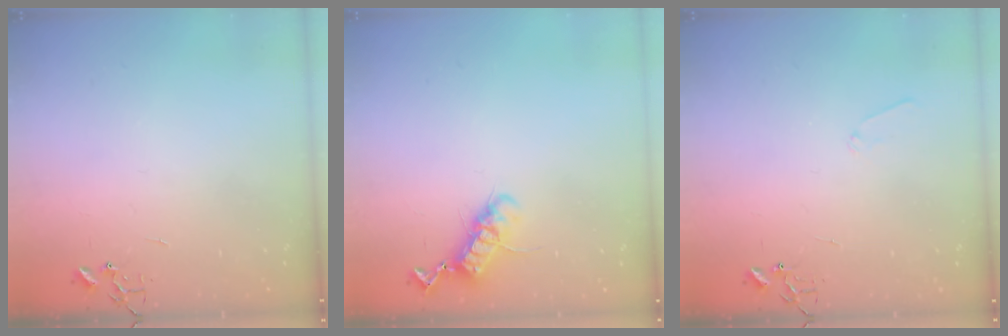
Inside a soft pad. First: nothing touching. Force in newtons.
{"total": 11.7, "press": 11.7, "slide": 0.9}
{"total": 5.9, "press": 5.9, "slide": 0.4}